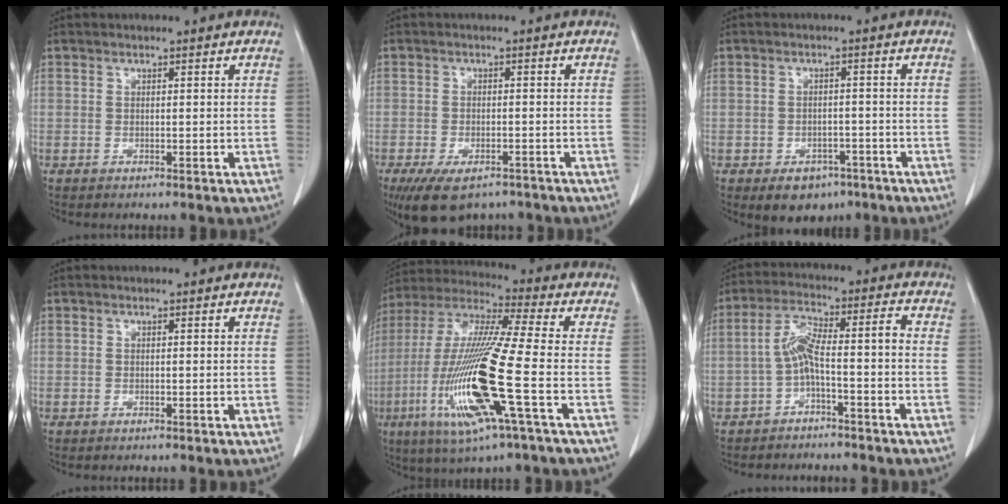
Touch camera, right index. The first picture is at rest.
{"total": 9.1, "force": [-6.6, 4.0, 4.9], "torque": [-0.084, -0.006, -0.102]}
{"total": 5.4, "force": [-3.3, 3.7, 2.2], "torque": [-0.027, 0.004, -0.039]}
{"total": 0.0}
{"total": 19.2, "force": [-5.6, 0.4, 18.4], "torque": [-0.397, -0.024, -0.114]}
{"total": 6.7, "force": [-2.2, 0.9, 6.2], "torque": [-0.124, 0.036, -0.040]}